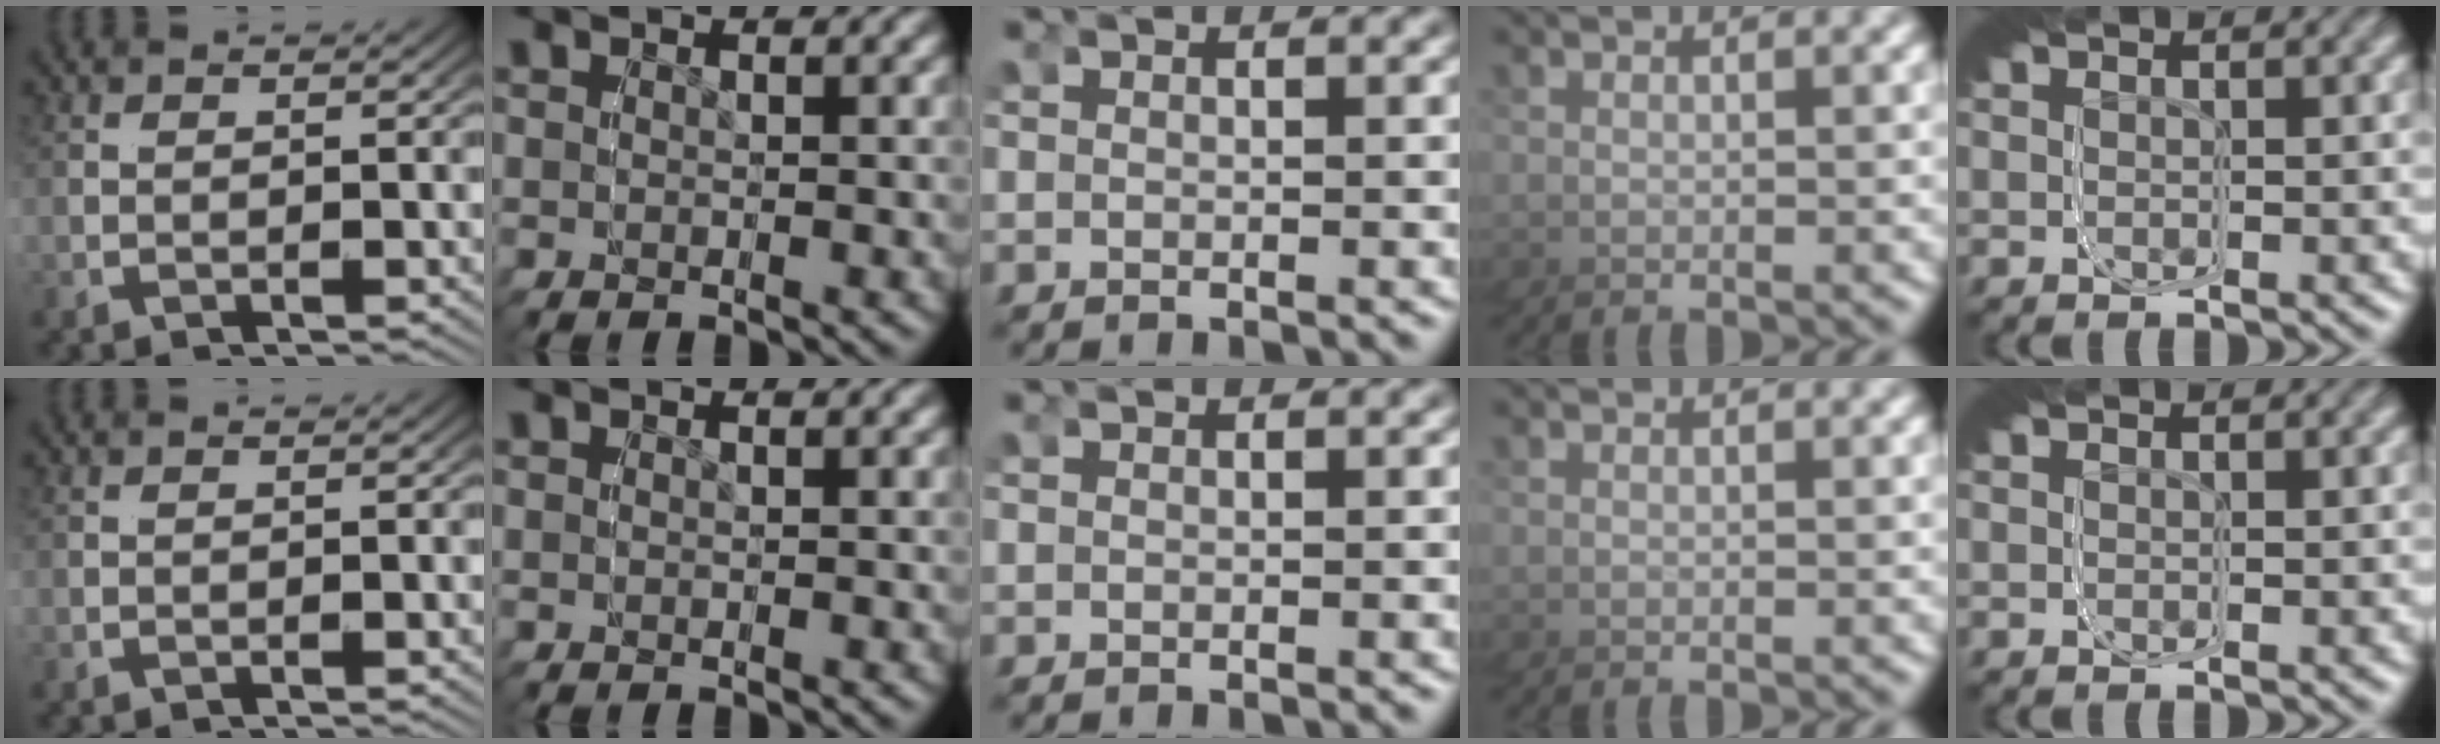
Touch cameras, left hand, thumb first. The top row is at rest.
{}